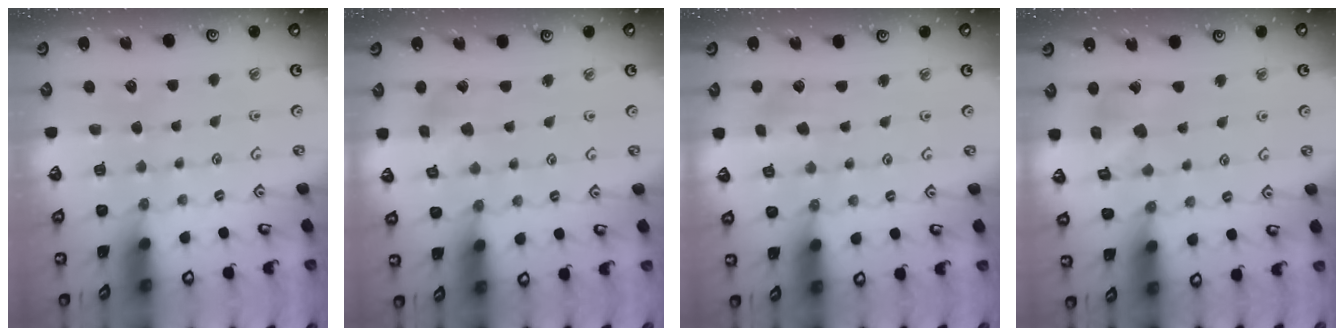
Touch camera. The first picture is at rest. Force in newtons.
{"total": 2.5, "press": 2.5, "slide": 0.2}
{"total": 2.7, "press": 2.7, "slide": 0.3}
{"total": 10.1, "press": 10.0, "slide": 1.2}